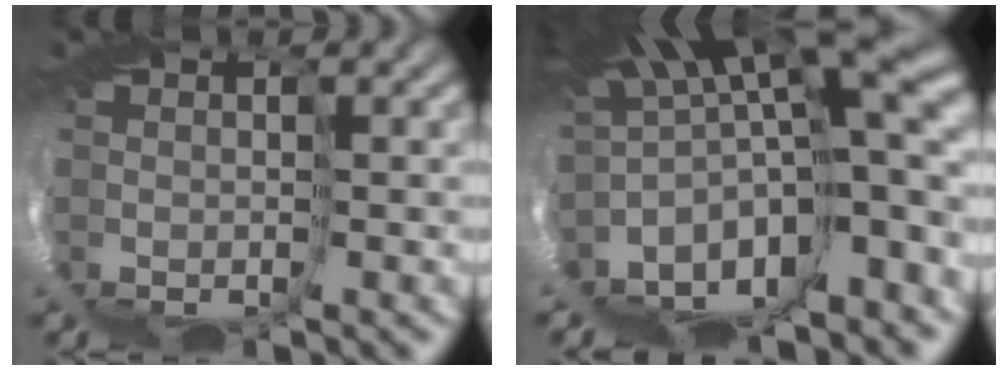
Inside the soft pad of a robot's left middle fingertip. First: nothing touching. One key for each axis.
{"total": 8.5, "fx": -1.5, "fy": 1.3, "fz": 8.3, "tx": -0.134, "ty": -0.023, "tz": -0.001}